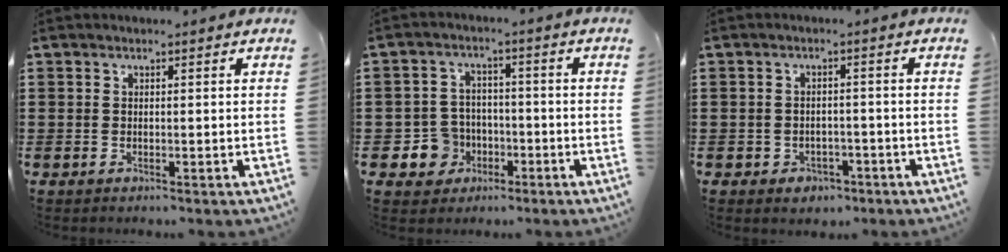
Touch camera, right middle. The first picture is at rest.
{"total": 5.3, "force": [-2.0, 4.8, 1.2], "torque": [-0.050, 0.006, -0.039]}
{"total": 1.9, "force": [-1.4, 1.2, 0.3], "torque": [-0.012, 0.001, -0.032]}